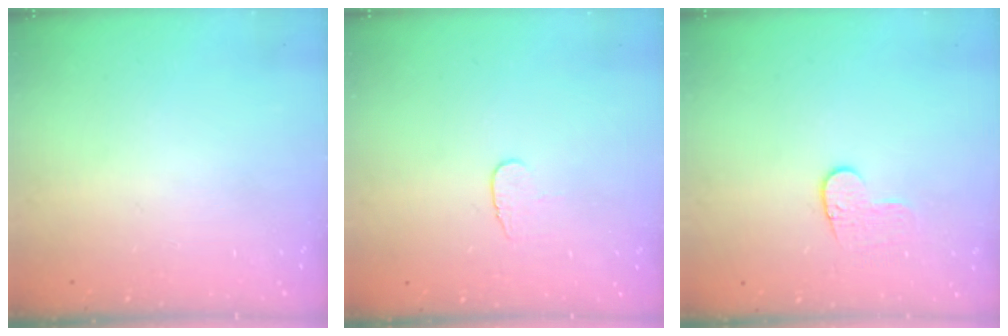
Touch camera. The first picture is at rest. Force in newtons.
{"total": 4.3, "press": 4.2, "slide": 0.4}
{"total": 5.8, "press": 5.7, "slide": 0.4}